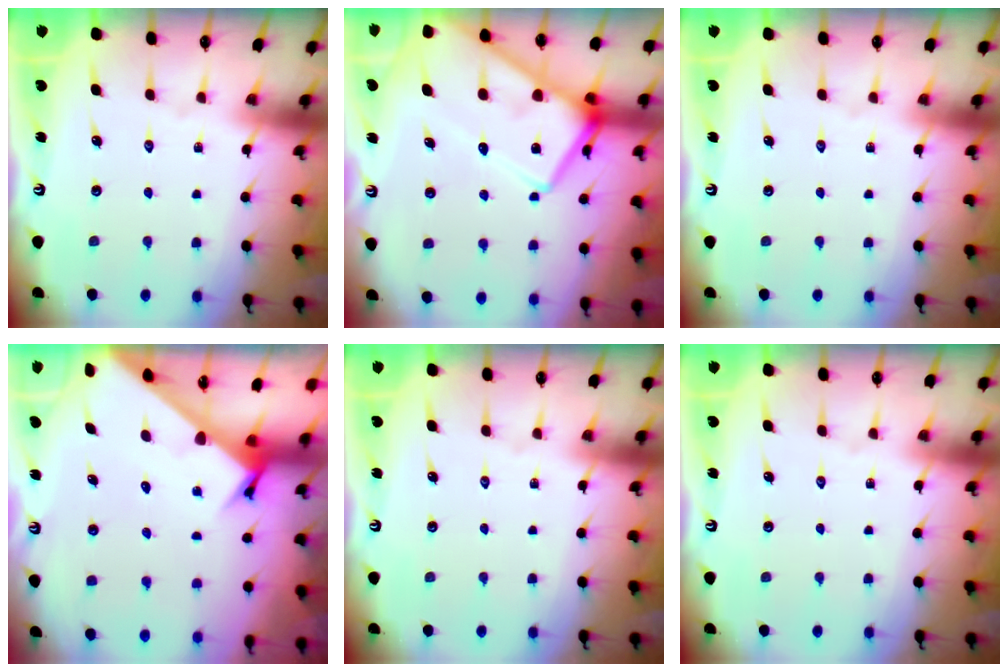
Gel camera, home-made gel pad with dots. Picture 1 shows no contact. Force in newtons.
{"total": 17.3, "press": 17.2, "slide": 2.0}
{"total": 0.0}
{"total": 3.3, "press": 3.3, "slide": 0.2}
{"total": 0.0}
{"total": 0.0}